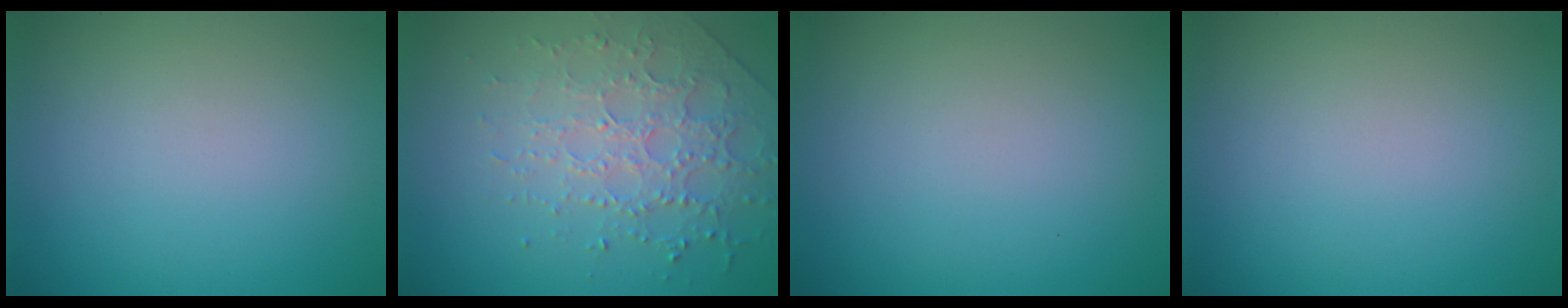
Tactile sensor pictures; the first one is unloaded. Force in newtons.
{"total": 3.0, "press": 2.8, "slide": 1.1}
{"total": 0.0}
{"total": 0.0}